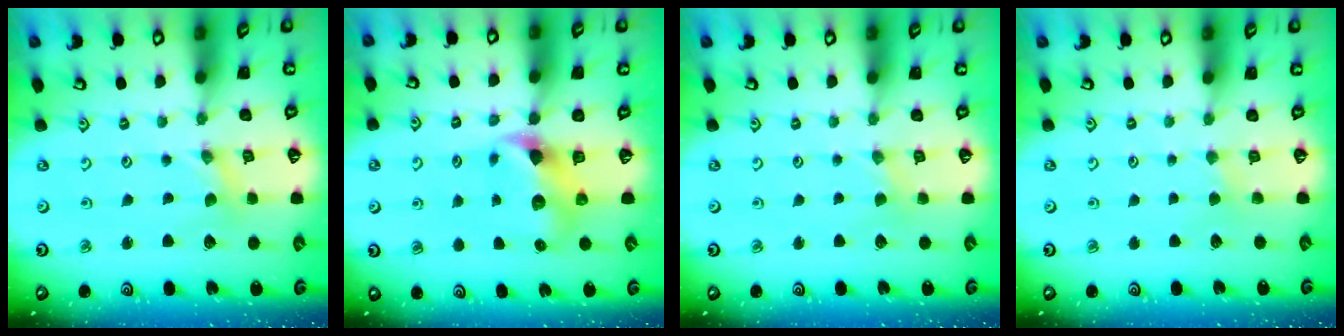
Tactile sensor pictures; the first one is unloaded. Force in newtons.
{"total": 7.7, "press": 7.7, "slide": 1.0}
{"total": 1.3, "press": 1.3, "slide": 0.2}
{"total": 1.6, "press": 1.6, "slide": 0.3}